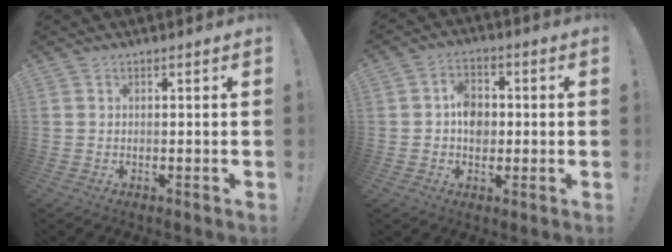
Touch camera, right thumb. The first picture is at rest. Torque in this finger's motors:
{"motor_torque": [0.90, 0.56, 0.69, -0.32, 0.15]}